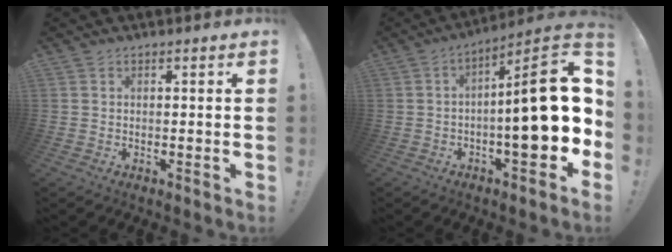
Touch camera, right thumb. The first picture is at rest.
{"total": 21.7, "force": [-0.8, 6.0, 20.9], "torque": [-0.280, 0.004, -0.011]}